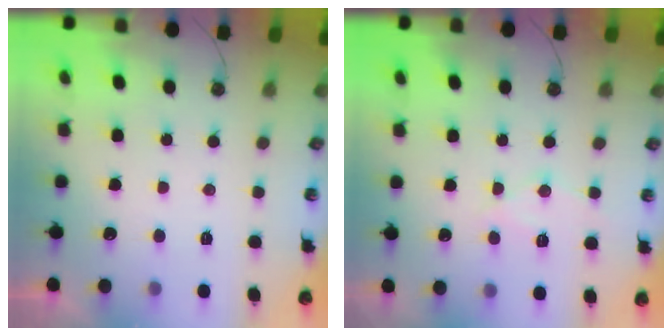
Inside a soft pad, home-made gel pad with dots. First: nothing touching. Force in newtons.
{"total": 9.2, "press": 9.1, "slide": 0.7}